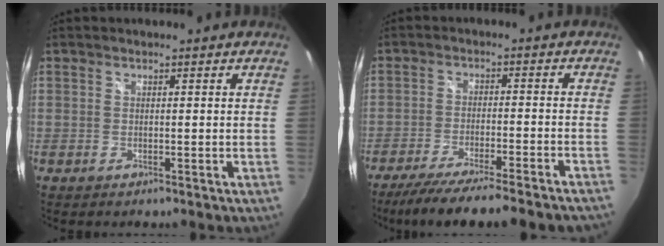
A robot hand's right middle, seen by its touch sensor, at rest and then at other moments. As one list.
[{"total": 16.5, "force": [-14.3, 0.4, 8.1], "torque": [-0.150, -0.037, -0.213]}]